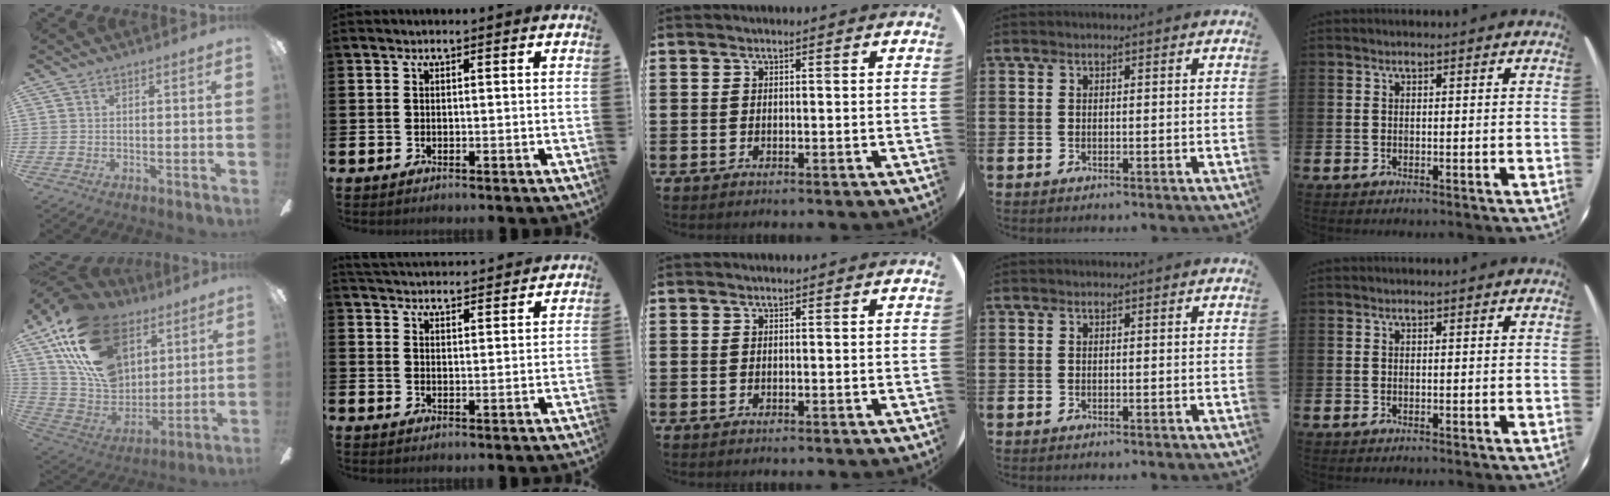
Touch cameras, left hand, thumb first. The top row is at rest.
{"thumb": {"total": 24.5, "force": [12.3, 16.1, 13.8], "torque": [-0.272, -0.047, 0.225]}, "index": {"total": 4.4, "force": [4.4, 0.3, 0.0], "torque": [-0.009, -0.031, 0.078]}}